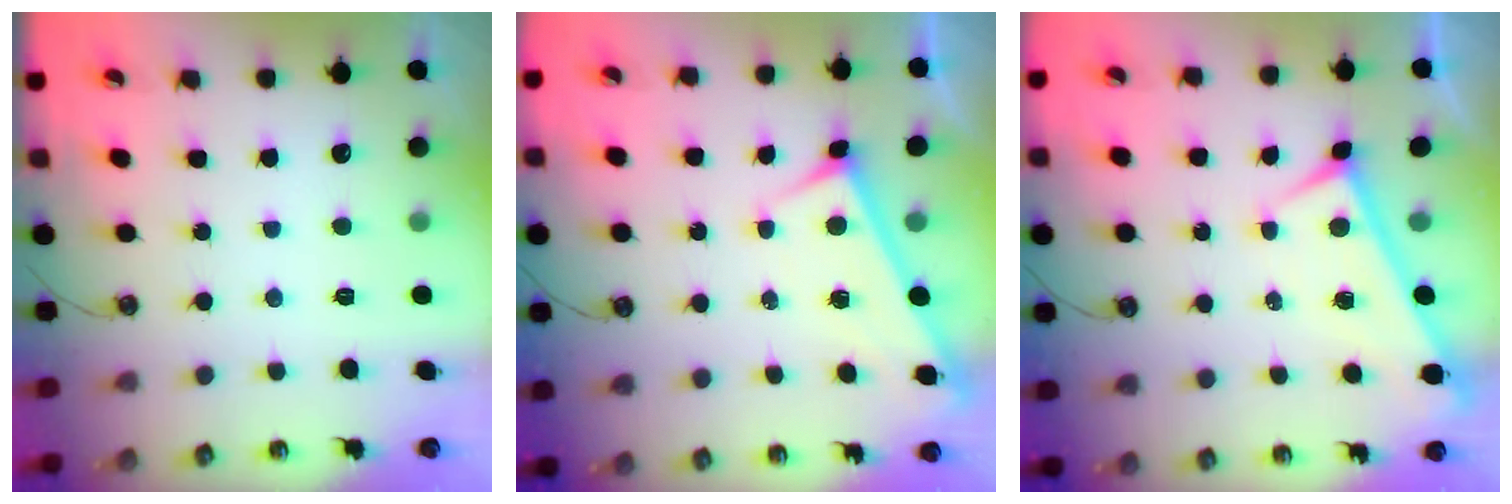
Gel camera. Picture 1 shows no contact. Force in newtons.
{"total": 2.9, "press": 2.9, "slide": 0.3}
{"total": 0.0}